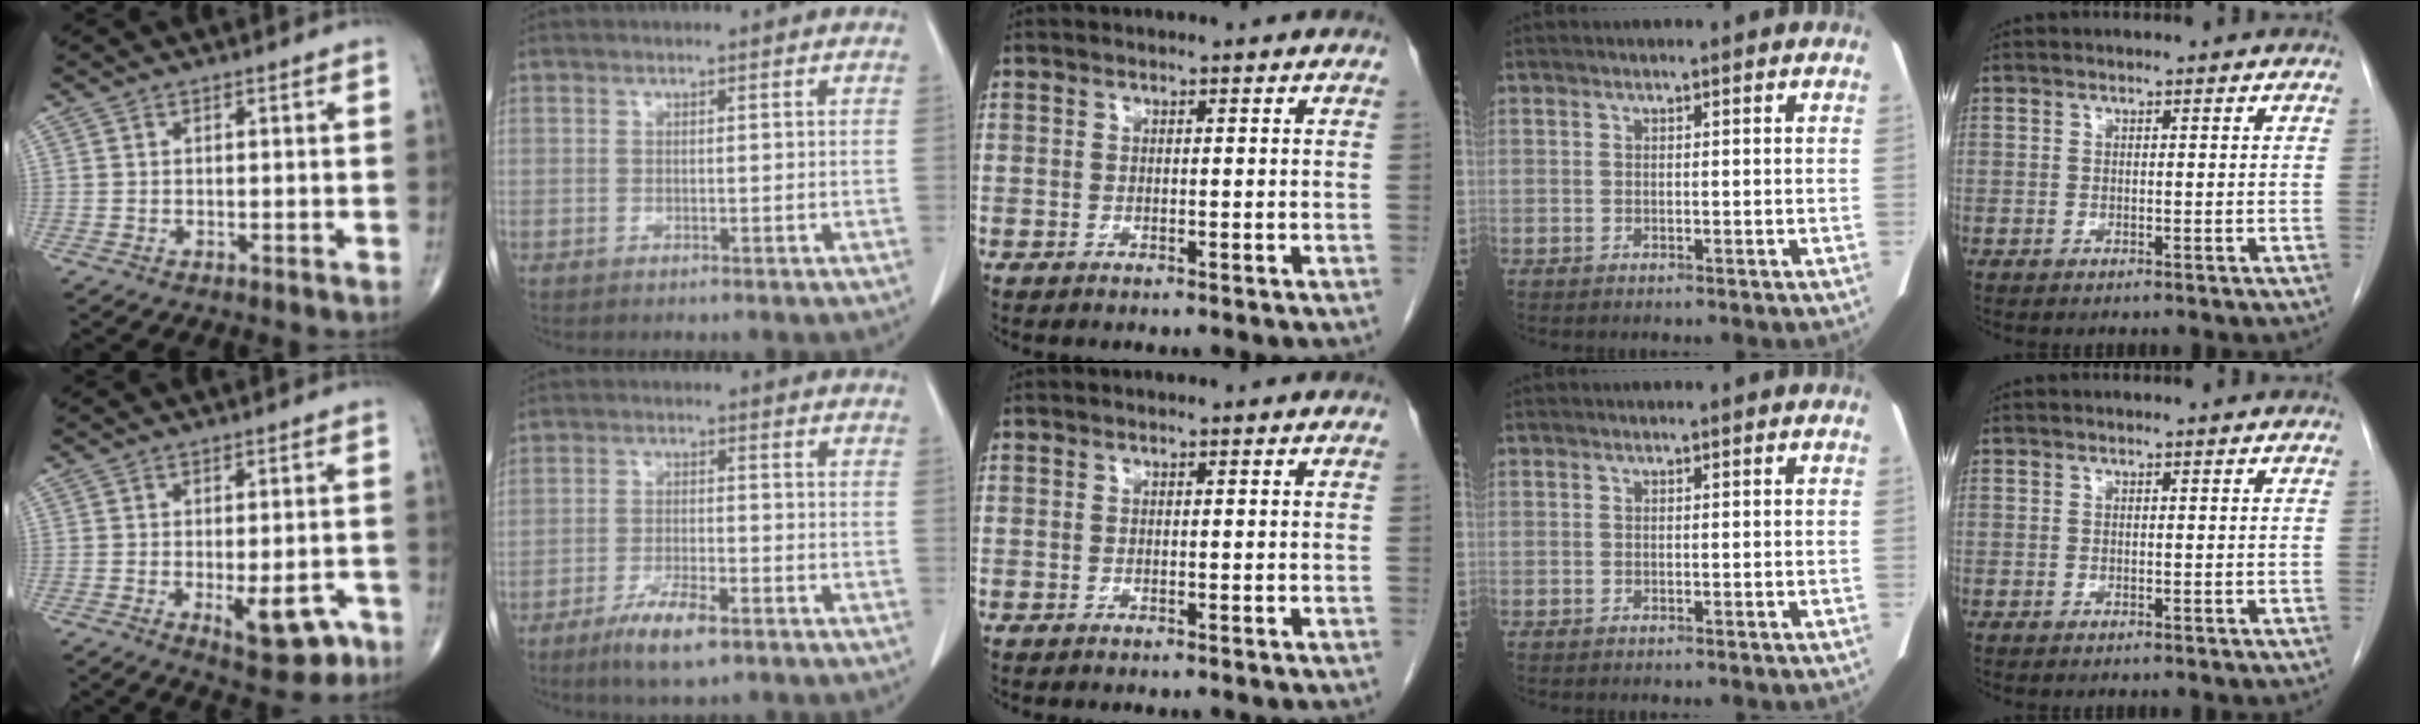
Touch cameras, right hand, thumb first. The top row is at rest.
{"thumb": {"total": 8.8, "force": [-3.5, 3.9, 7.1], "torque": [-0.071, 0.009, -0.037]}, "index": {"total": 6.6, "force": [-4.2, 1.2, 4.9], "torque": [-0.094, -0.009, -0.073]}}